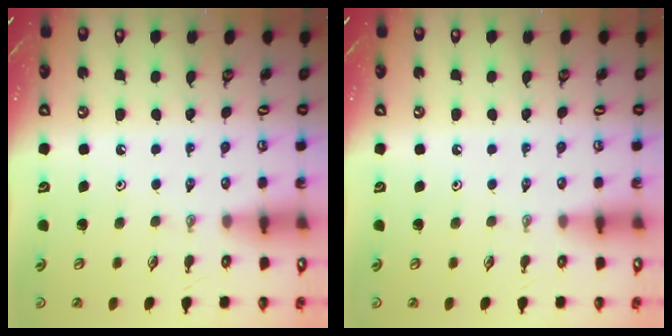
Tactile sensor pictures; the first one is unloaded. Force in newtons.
{"total": 0.0}